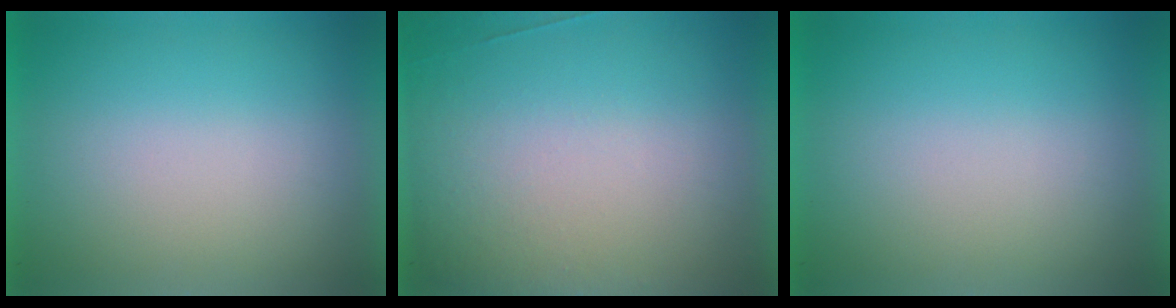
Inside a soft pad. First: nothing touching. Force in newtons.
{"total": 1.7}
{"total": 0.0}